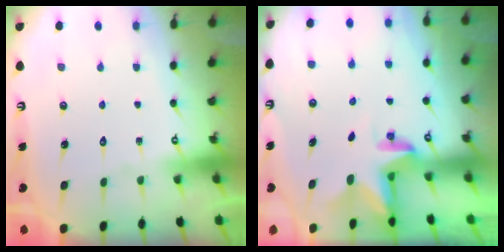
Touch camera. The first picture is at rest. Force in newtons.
{"total": 2.8, "press": 2.8, "slide": 0.2}